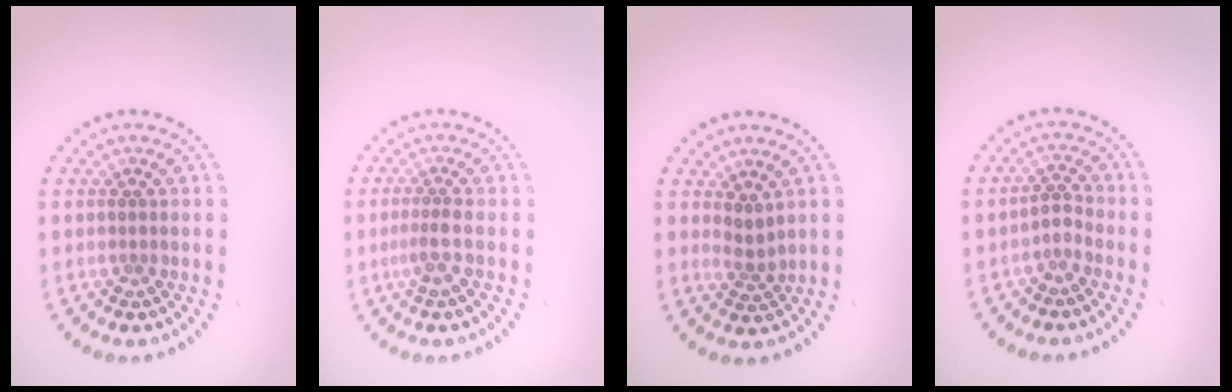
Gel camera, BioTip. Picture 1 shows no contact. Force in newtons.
{"total": 1.7, "press": 1.2, "slide": 1.3}
{"total": 1.9, "press": 1.3, "slide": 1.3}
{"total": 1.1, "press": 0.8, "slide": 0.8}